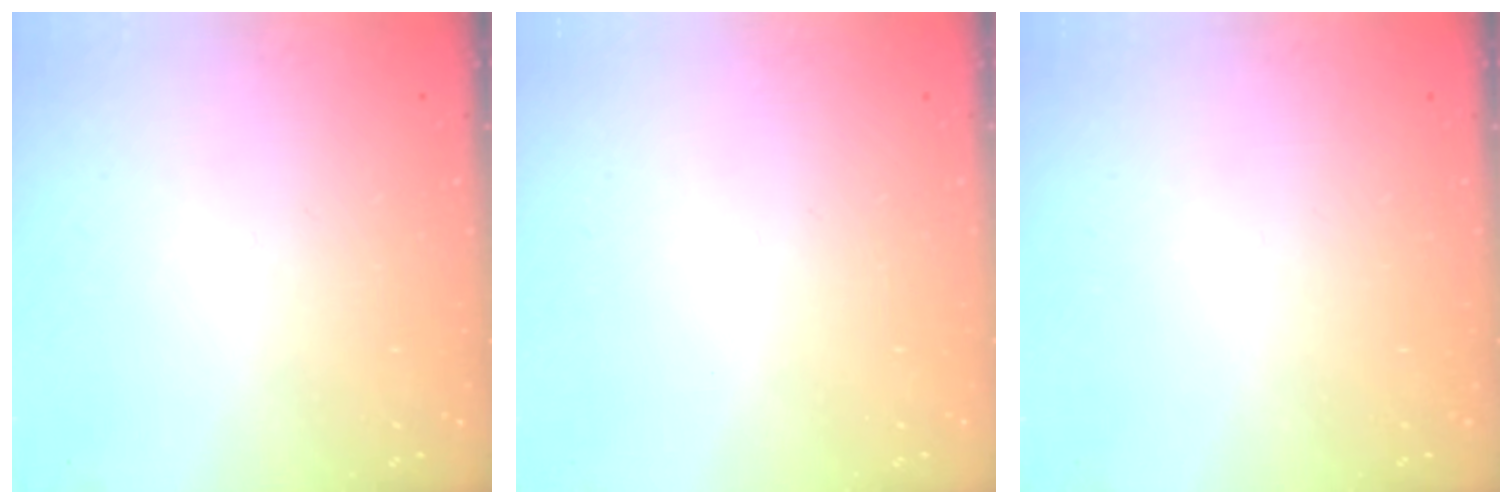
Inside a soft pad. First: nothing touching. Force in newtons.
{"total": 1.8, "press": 1.8, "slide": 0.2}
{"total": 0.0}